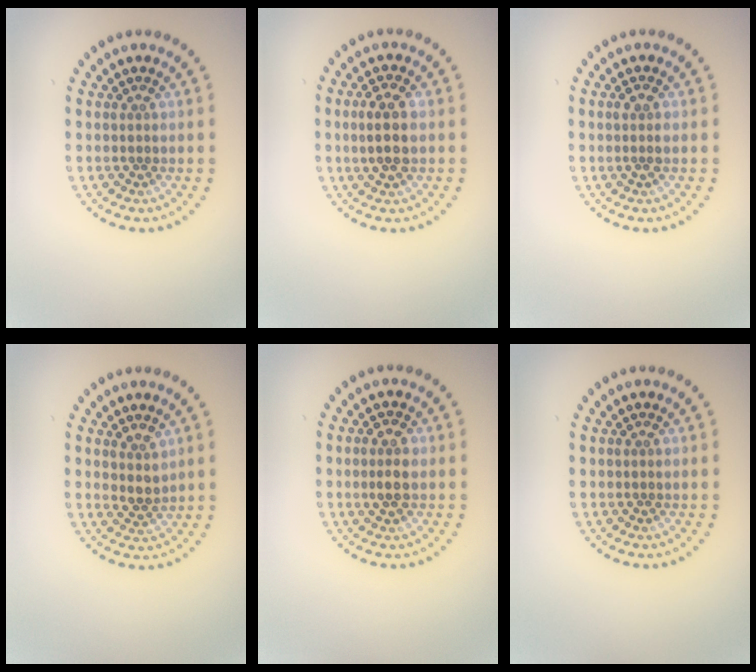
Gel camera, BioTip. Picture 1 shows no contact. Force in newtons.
{"total": 3.0, "press": 2.9, "slide": 0.6}
{"total": 1.2, "press": 1.1, "slide": 0.5}
{"total": 2.0, "press": 1.6, "slide": 1.3}
{"total": 2.1, "press": 2.1, "slide": 0.2}
{"total": 0.0}